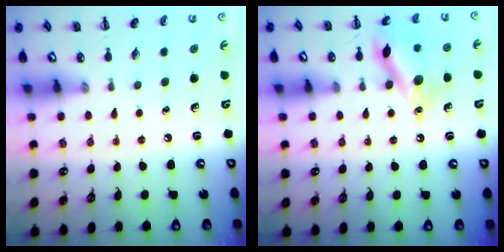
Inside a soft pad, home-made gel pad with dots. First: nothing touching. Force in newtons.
{"total": 13.7, "press": 13.7, "slide": 1.3}